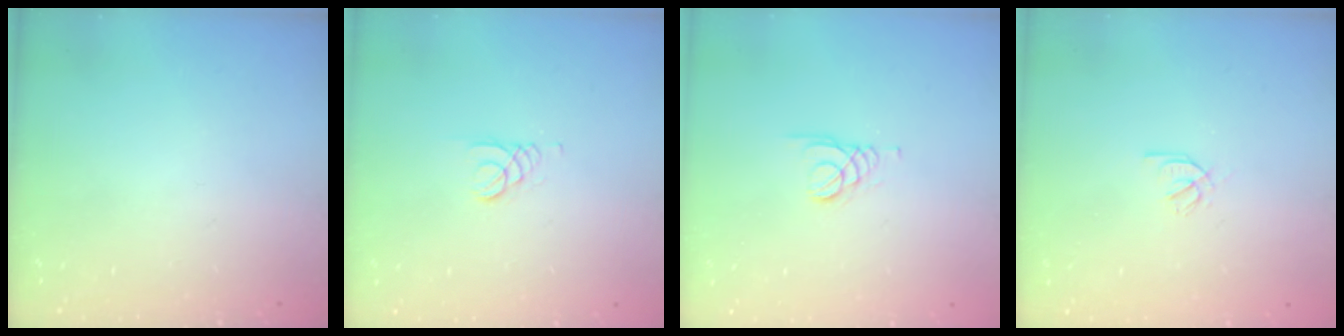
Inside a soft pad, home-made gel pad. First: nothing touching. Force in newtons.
{"total": 0.7, "press": 0.7, "slide": 0.1}
{"total": 1.6, "press": 1.5, "slide": 0.2}
{"total": 2.2, "press": 2.1, "slide": 0.6}